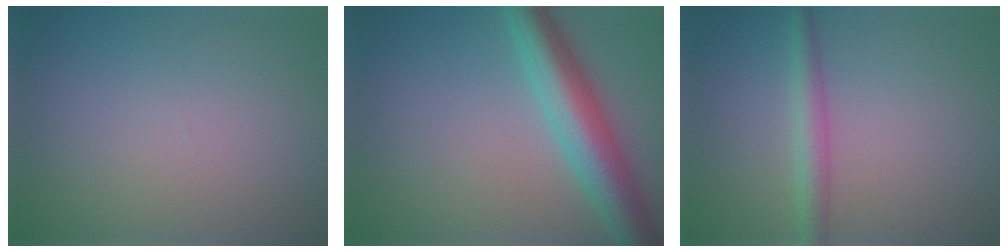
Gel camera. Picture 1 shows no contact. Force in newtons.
{"total": 7.0, "press": 7.0, "slide": 0.2}
{"total": 2.7, "press": 2.7, "slide": 0.1}